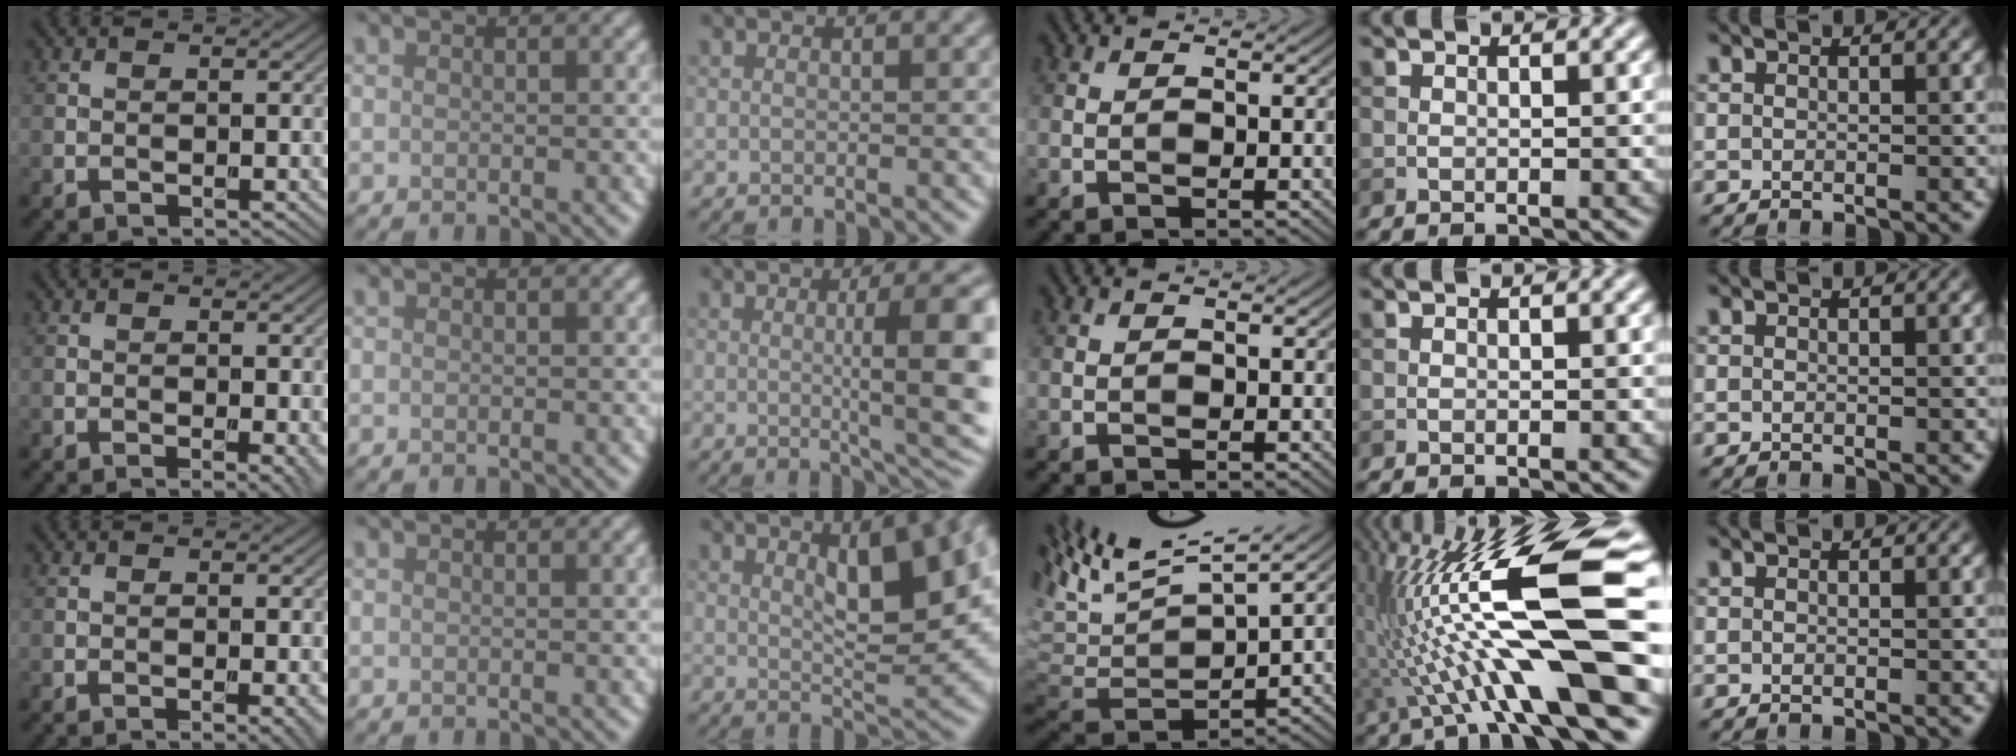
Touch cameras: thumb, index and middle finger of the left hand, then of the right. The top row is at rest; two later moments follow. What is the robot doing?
{"motion": "unscrew", "object": "dispenser bottle"}